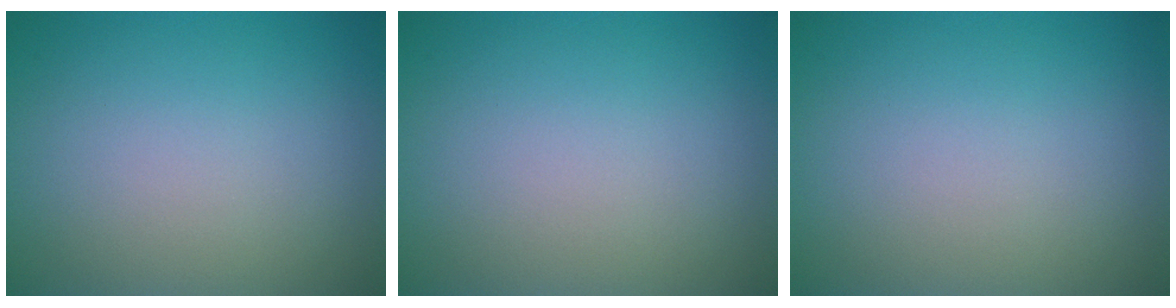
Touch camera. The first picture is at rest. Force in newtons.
{"total": 0.0}
{"total": 0.0}